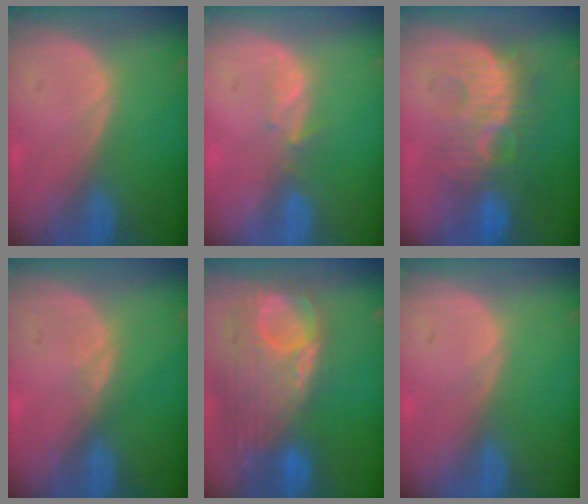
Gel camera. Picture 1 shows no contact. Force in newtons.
{"total": 1.9, "press": 1.8, "slide": 0.7}
{"total": 9.1, "press": 8.9, "slide": 1.7}
{"total": 0.9, "press": 0.9, "slide": 0.4}
{"total": 12.7, "press": 10.6, "slide": 6.9}
{"total": 0.0}